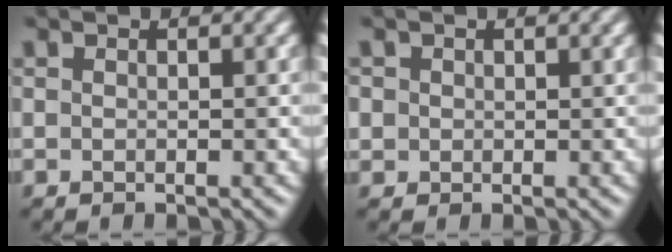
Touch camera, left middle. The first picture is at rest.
{"total": 0.9, "force": [0.5, 0.6, -0.5], "torque": [0.007, 0.001, 0.010]}